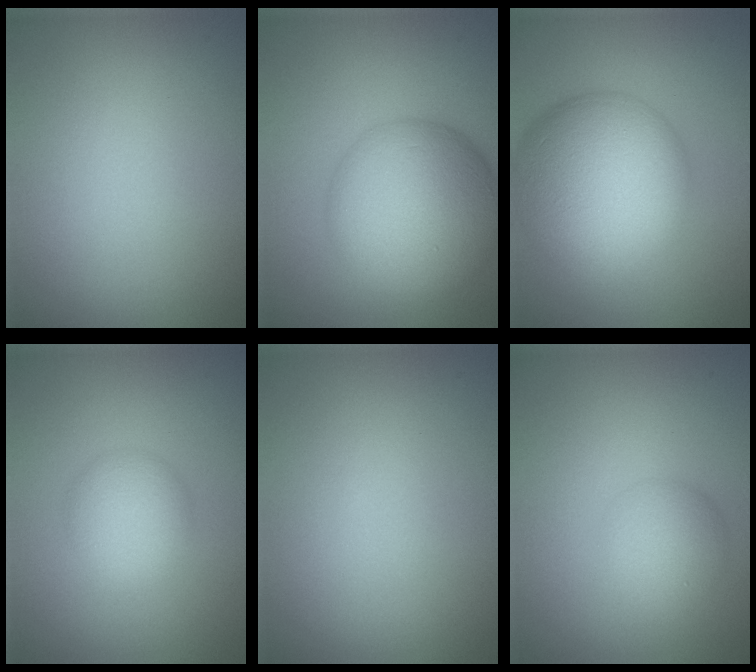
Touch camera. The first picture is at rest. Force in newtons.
{"total": 10.5, "press": 10.5, "slide": 0.2}
{"total": 11.7, "press": 11.7, "slide": 0.4}
{"total": 3.3, "press": 3.3, "slide": 0.1}
{"total": 0.0}
{"total": 3.2, "press": 3.2, "slide": 0.1}